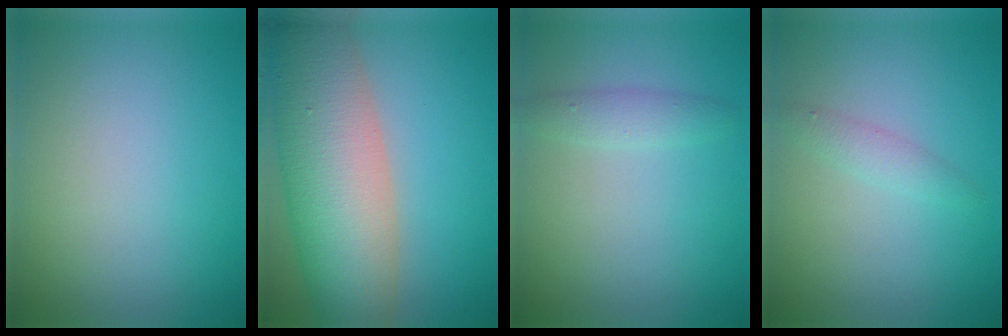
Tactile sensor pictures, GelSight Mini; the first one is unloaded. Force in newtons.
{"total": 11.6, "press": 11.6, "slide": 0.8}
{"total": 1.6, "press": 1.6, "slide": 0.0}
{"total": 1.4, "press": 1.4, "slide": 0.1}